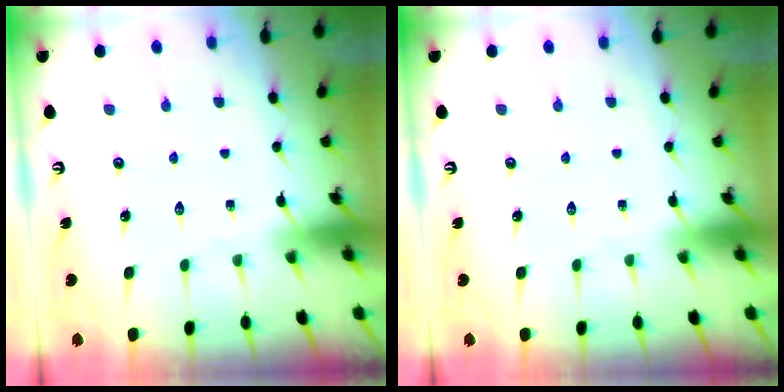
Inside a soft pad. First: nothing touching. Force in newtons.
{"total": 0.0}